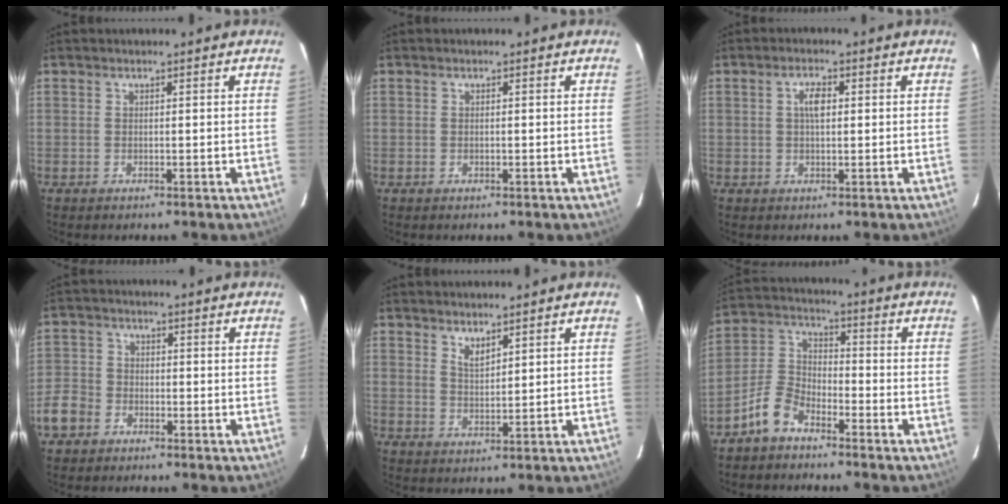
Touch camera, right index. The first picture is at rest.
{"total": 0.0}
{"total": 3.0, "force": [0.6, 1.3, 2.6], "torque": [-0.049, 0.008, 0.010]}
{"total": 6.4, "force": [-3.6, 4.9, 2.0], "torque": [-0.042, 0.020, -0.076]}
{"total": 2.7, "force": [2.2, 0.8, 1.3], "torque": [-0.022, -0.002, 0.039]}
{"total": 7.0, "force": [-5.1, 3.4, 3.4], "torque": [-0.083, 0.022, -0.108]}